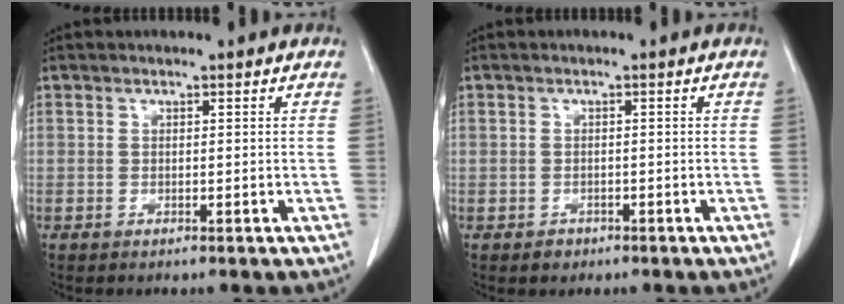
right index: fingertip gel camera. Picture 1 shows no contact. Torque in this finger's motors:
{"motor_torque": [-1.41, 0.41, -0.64, -0.21]}